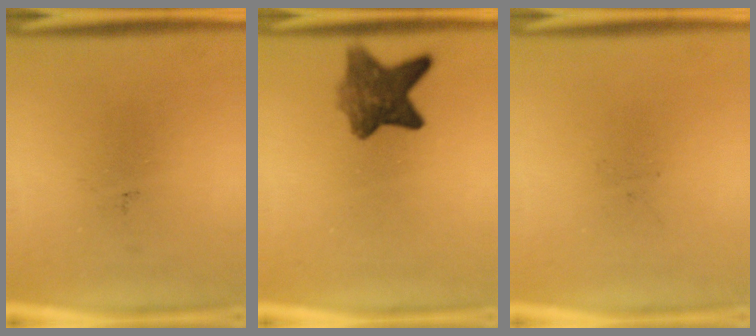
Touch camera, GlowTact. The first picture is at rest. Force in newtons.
{"total": 6.9}
{"total": 0.0}